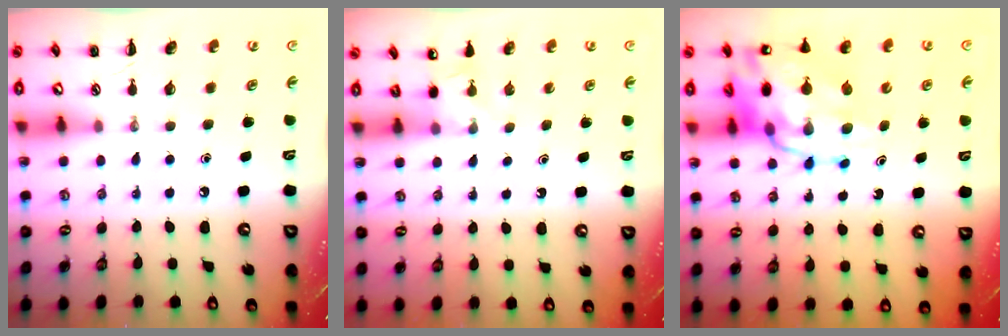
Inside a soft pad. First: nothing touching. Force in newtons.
{"total": 2.2, "press": 2.2, "slide": 0.6}
{"total": 19.3, "press": 18.7, "slide": 5.0}